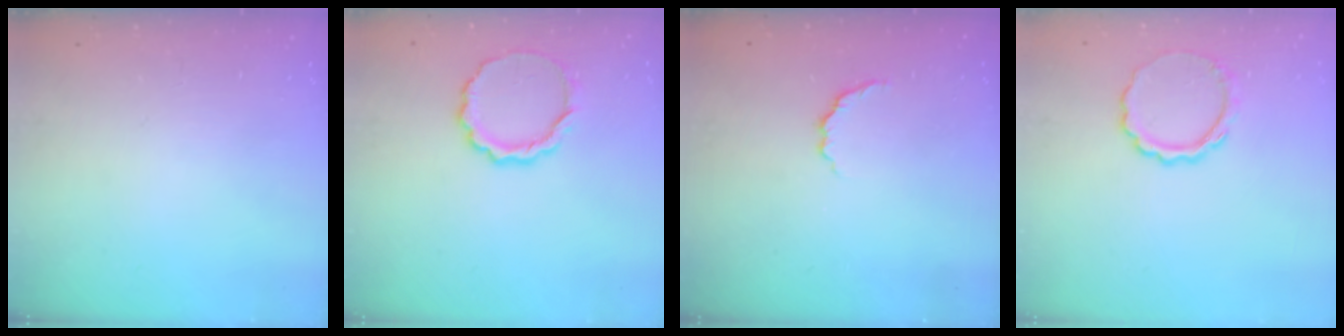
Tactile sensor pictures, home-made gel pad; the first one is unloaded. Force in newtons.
{"total": 8.6, "press": 8.5, "slide": 1.2}
{"total": 3.4, "press": 3.3, "slide": 0.8}
{"total": 7.6, "press": 7.6, "slide": 0.7}